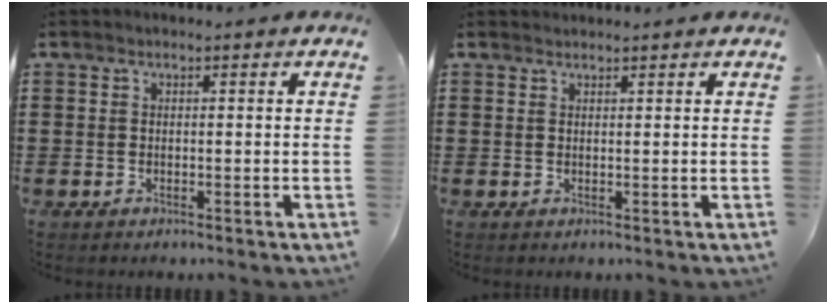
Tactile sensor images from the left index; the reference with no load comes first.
{"total": 0.9, "force": [0.9, 0.1, 0.1], "torque": [-0.003, -0.001, 0.018]}